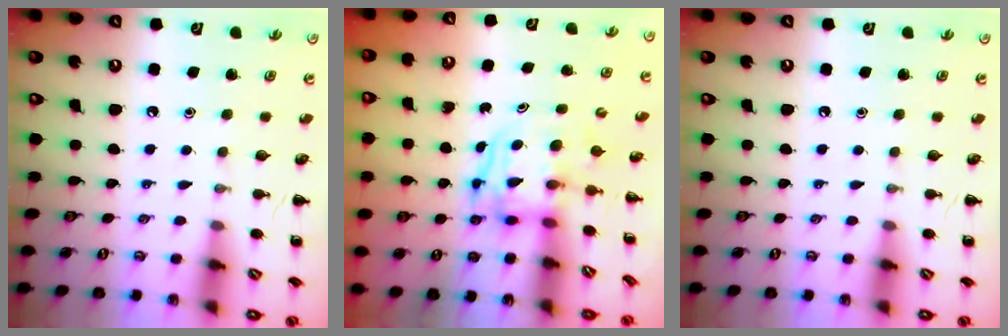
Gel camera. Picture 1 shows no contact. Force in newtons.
{"total": 3.9, "press": 3.9, "slide": 0.4}
{"total": 0.0}